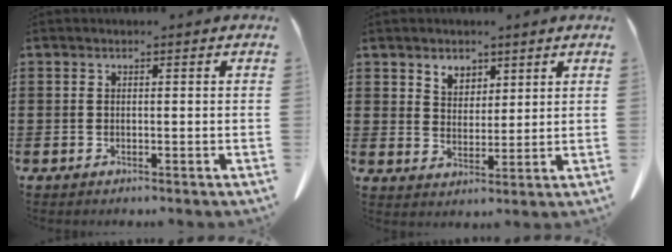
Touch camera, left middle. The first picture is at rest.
{"total": 3.8, "force": [3.0, 2.3, 0.5], "torque": [-0.014, -0.001, 0.056]}